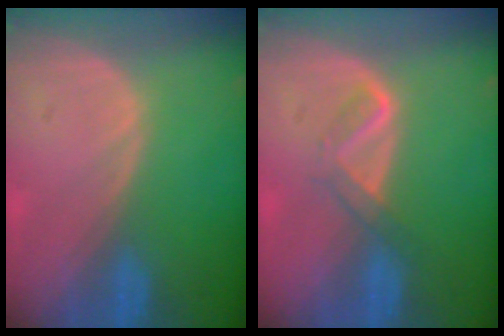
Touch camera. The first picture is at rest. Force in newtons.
{"total": 3.2, "press": 3.1, "slide": 0.7}